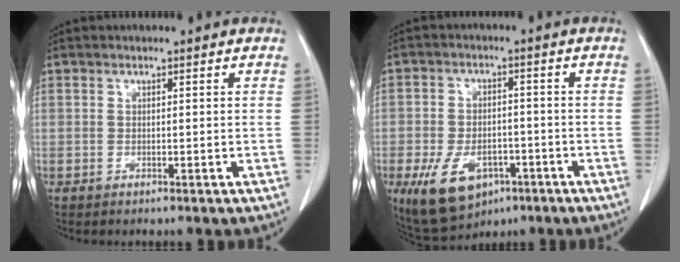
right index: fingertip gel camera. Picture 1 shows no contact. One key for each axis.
{"total": 10.2, "fx": -4.9, "fy": 6.4, "fz": 6.3, "tx": -0.117, "ty": -0.002, "tz": -0.068}